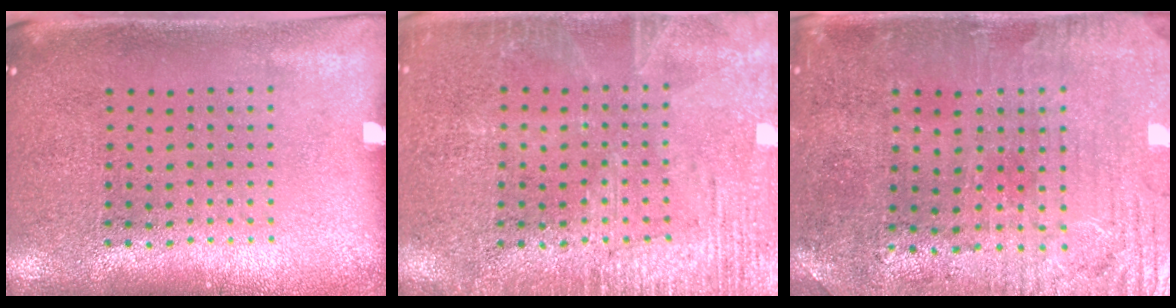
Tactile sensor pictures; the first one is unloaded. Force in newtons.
{"total": 3.5, "press": 3.5, "slide": 0.5}
{"total": 1.0, "press": 0.8, "slide": 0.6}